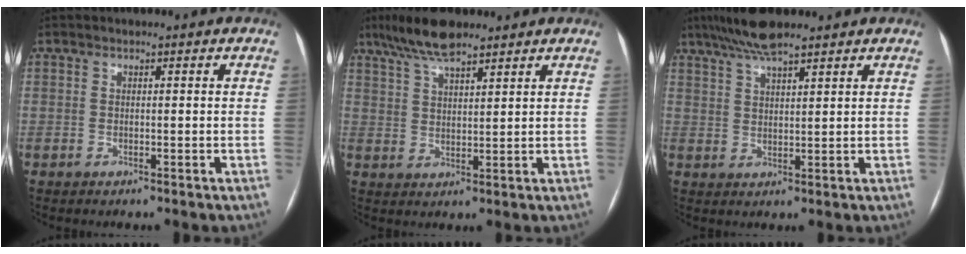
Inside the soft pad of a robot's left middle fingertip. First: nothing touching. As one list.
[{"total": 7.8, "force": [6.0, 1.5, 4.7], "torque": [-0.096, 0.016, 0.110]}, {"total": 6.8, "force": [5.4, 0.7, 4.0], "torque": [-0.076, 0.021, 0.098]}]